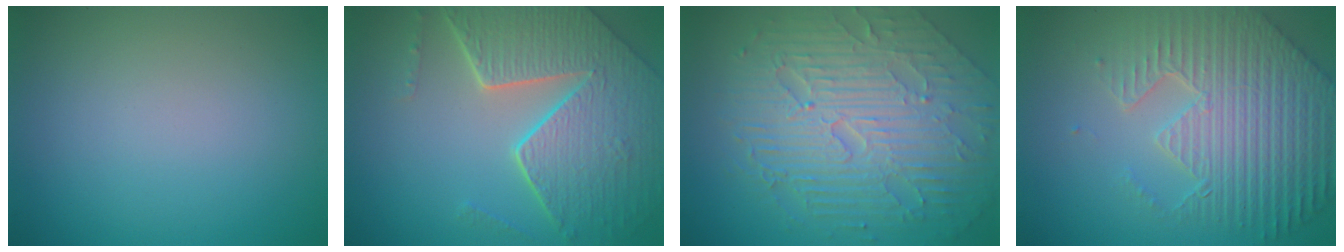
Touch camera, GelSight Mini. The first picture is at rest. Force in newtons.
{"total": 8.4, "press": 6.0, "slide": 5.9}
{"total": 10.0, "press": 6.7, "slide": 7.5}
{"total": 7.9, "press": 5.9, "slide": 5.3}